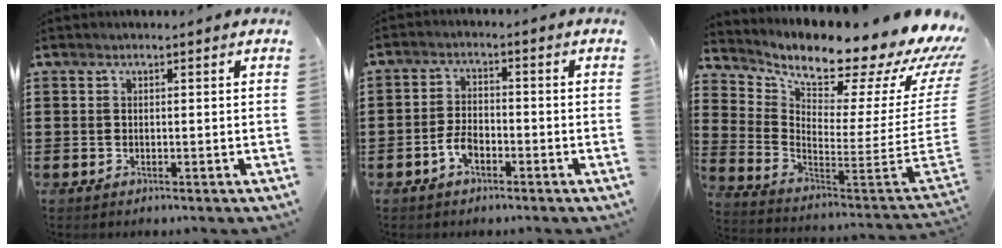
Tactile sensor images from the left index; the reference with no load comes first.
{"total": 3.6, "force": [-1.8, 1.7, 2.6], "torque": [-0.061, -0.001, -0.037]}
{"total": 10.7, "force": [8.6, 1.6, 6.3], "torque": [-0.122, -0.089, 0.131]}